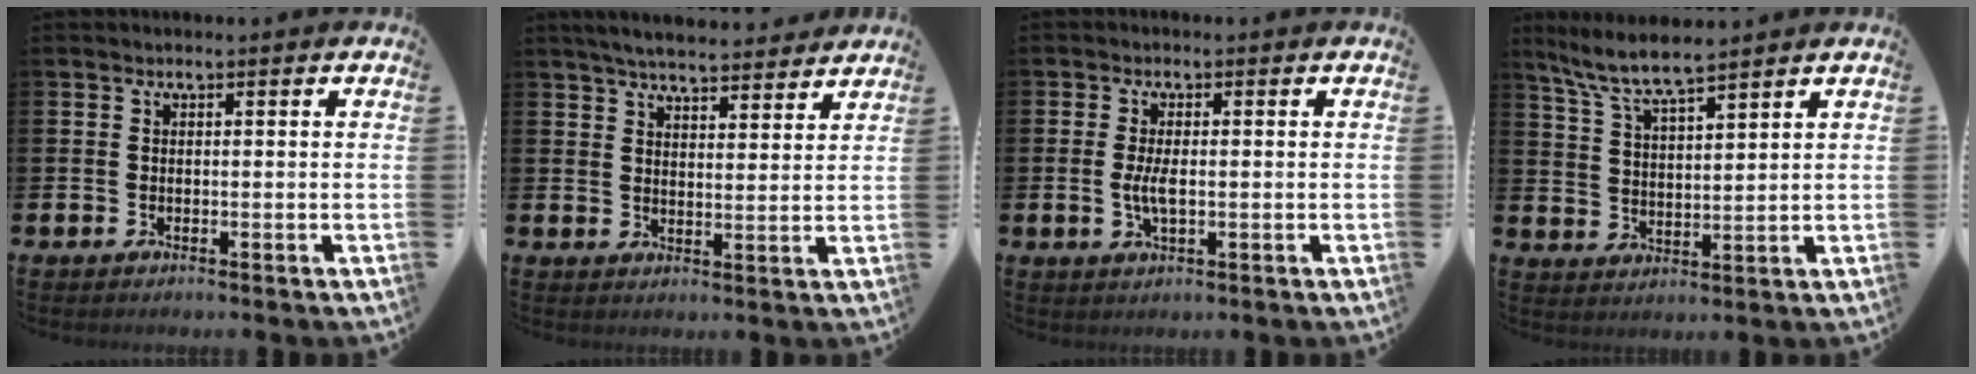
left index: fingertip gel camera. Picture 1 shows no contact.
{"total": 5.4, "force": [5.3, 0.6, 1.0], "torque": [-0.034, -0.026, 0.094]}
{"total": 3.1, "force": [-0.1, 1.2, 2.9], "torque": [-0.058, -0.002, -0.007]}
{"total": 6.9, "force": [6.4, 0.3, 2.5], "torque": [-0.077, -0.024, 0.114]}